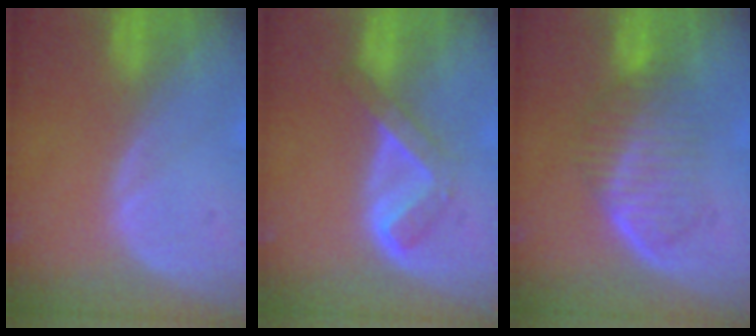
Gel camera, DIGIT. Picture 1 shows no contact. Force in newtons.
{"total": 5.3, "press": 4.6, "slide": 2.7}
{"total": 6.1, "press": 6.1, "slide": 1.1}